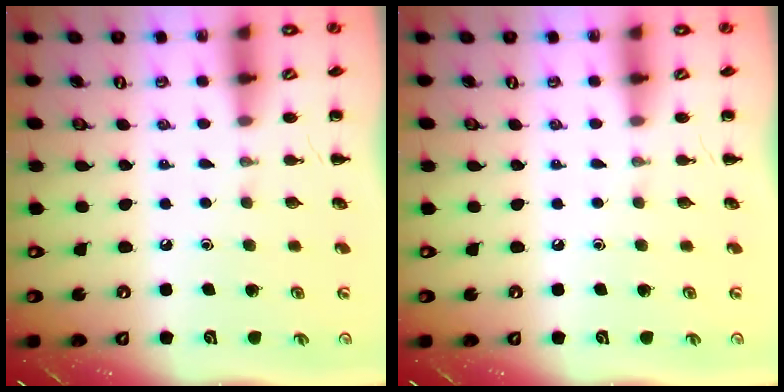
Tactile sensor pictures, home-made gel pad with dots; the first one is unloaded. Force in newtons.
{"total": 0.0}